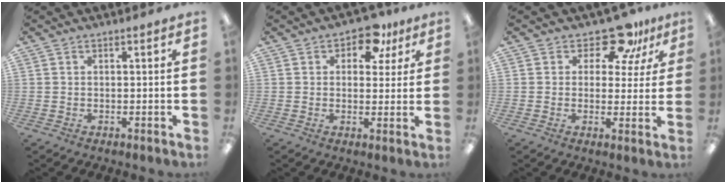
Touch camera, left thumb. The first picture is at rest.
{"total": 8.3, "force": [5.0, 4.9, 4.5], "torque": [-0.054, -0.017, 0.083]}
{"total": 10.7, "force": [7.6, 5.5, 5.1], "torque": [-0.072, -0.046, 0.135]}